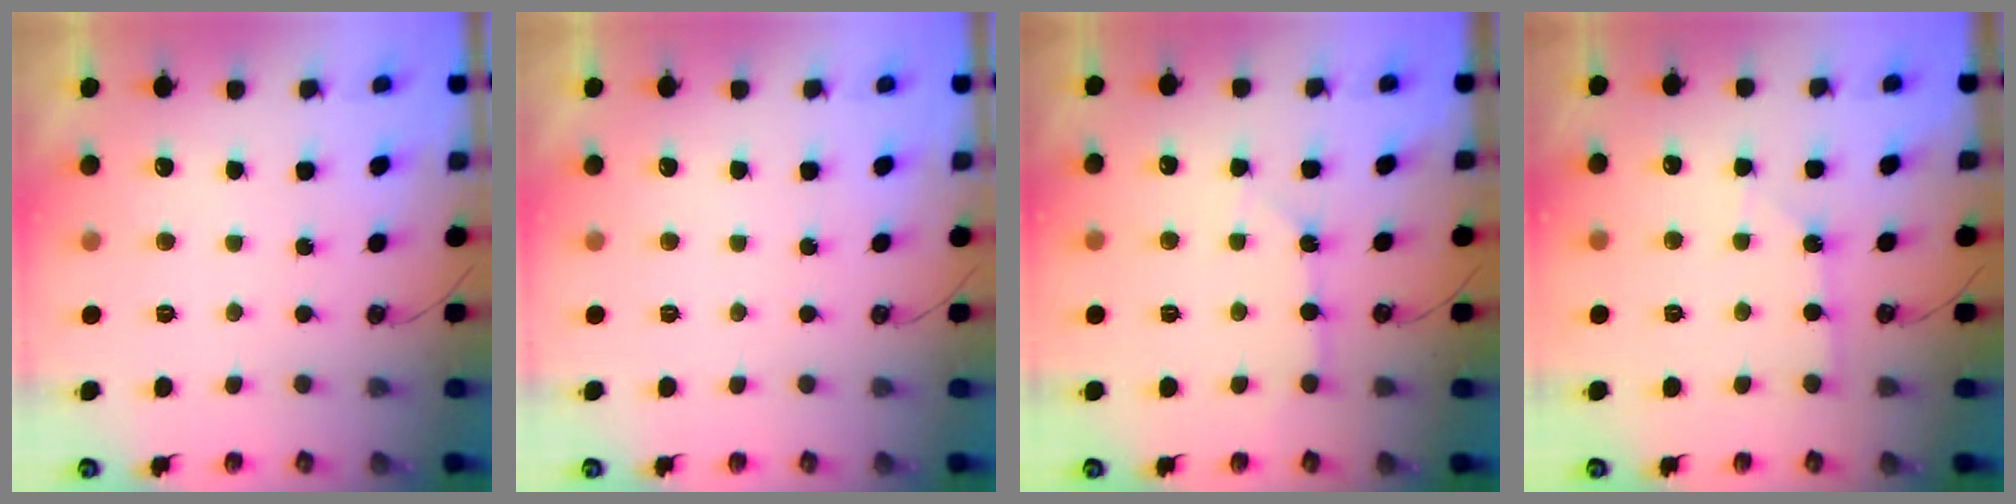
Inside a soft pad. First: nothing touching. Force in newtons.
{"total": 0.0}
{"total": 3.5, "press": 3.5, "slide": 0.4}
{"total": 2.2, "press": 2.2, "slide": 0.4}